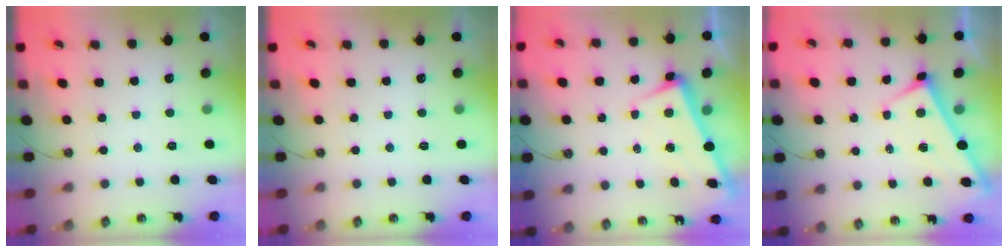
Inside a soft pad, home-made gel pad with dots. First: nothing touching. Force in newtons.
{"total": 0.0}
{"total": 3.0, "press": 2.9, "slide": 0.8}
{"total": 1.7, "press": 1.7, "slide": 0.2}